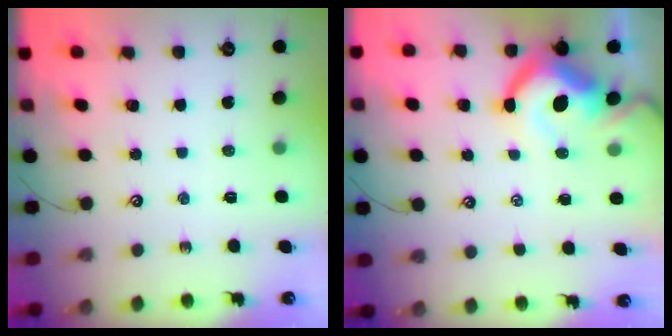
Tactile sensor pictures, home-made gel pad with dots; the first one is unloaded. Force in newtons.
{"total": 10.8, "press": 10.6, "slide": 1.9}